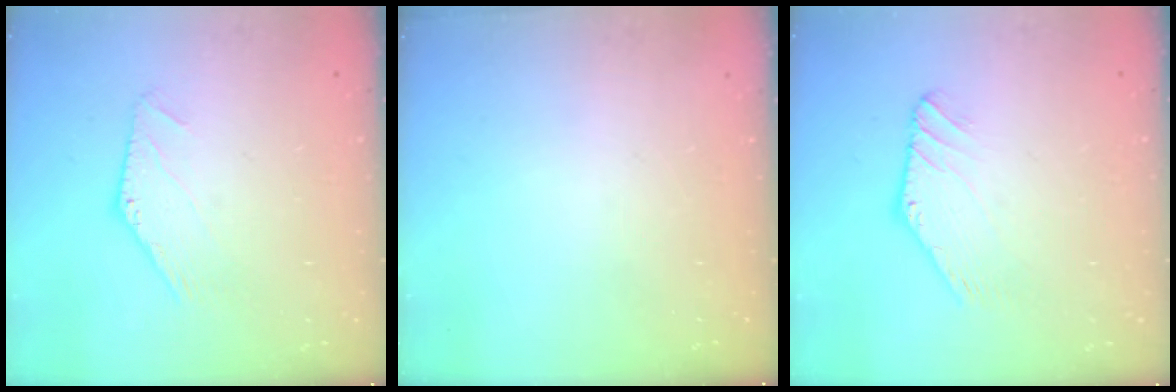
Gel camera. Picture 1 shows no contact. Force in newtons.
{"total": 0.0}
{"total": 1.3, "press": 1.3, "slide": 0.0}